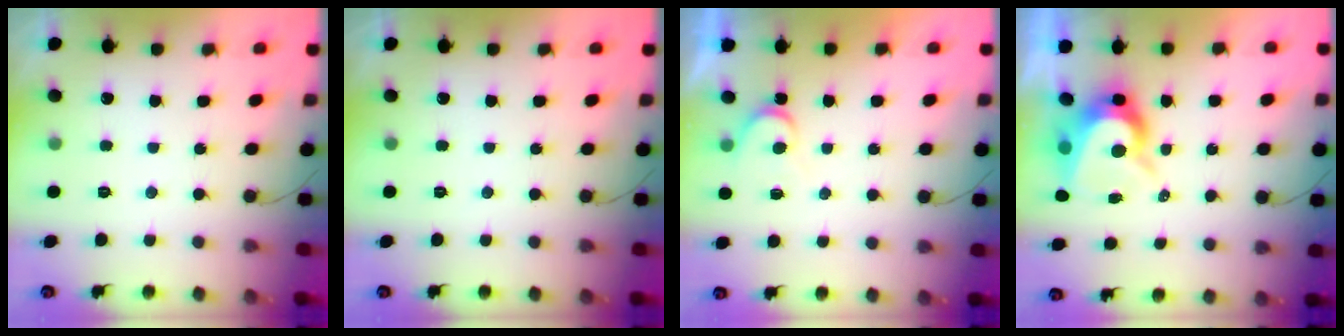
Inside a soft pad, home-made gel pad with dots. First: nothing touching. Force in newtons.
{"total": 0.0}
{"total": 5.7, "press": 5.7, "slide": 0.4}
{"total": 9.2, "press": 9.2, "slide": 0.9}